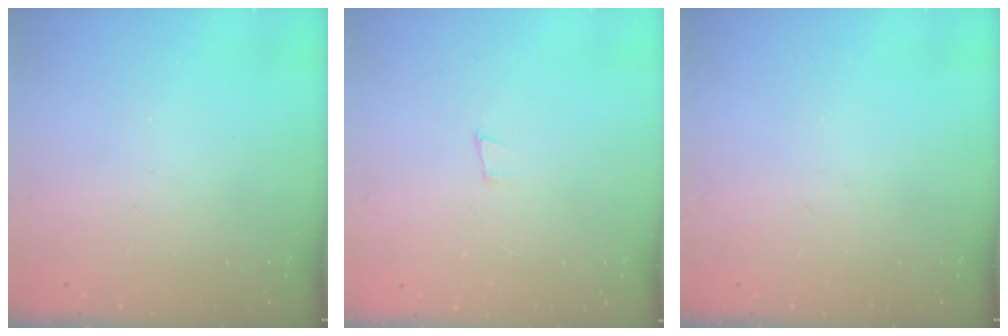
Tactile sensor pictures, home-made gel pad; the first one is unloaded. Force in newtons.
{"total": 3.3, "press": 1.9, "slide": 2.7}
{"total": 0.0}